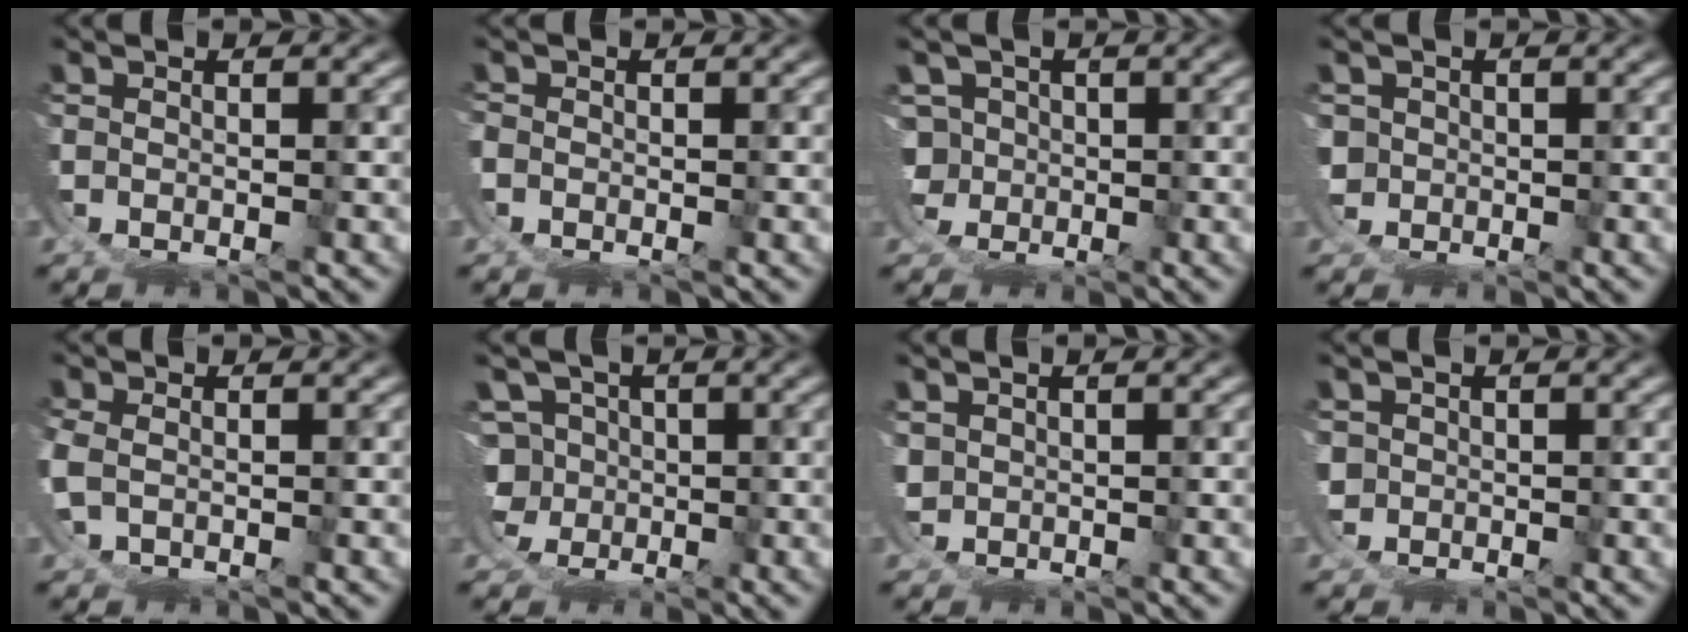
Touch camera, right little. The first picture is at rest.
{"total": 1.1, "force": [-0.5, 1.0, -0.1], "torque": [-0.004, -0.006, -0.009]}
{"total": 2.7, "force": [0.7, 2.5, -0.7], "torque": [-0.013, -0.030, 0.023]}
{"total": 1.8, "force": [0.5, 1.4, -1.1], "torque": [-0.006, -0.026, 0.022]}
{"total": 0.8, "force": [0.4, 0.7, 0.2], "torque": [-0.030, -0.005, 0.012]}
{"total": 6.8, "force": [1.0, 6.6, 0.9], "torque": [-0.042, -0.028, 0.019]}
{"total": 2.2, "force": [1.4, -0.6, -1.5], "torque": [0.014, -0.007, 0.033]}
{"total": 1.6, "force": [0.7, 0.3, -1.5], "torque": [0.006, -0.019, 0.024]}